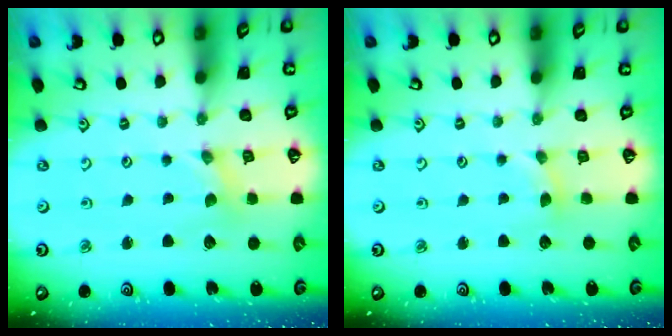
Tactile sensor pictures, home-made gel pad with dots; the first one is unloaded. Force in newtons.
{"total": 3.6, "press": 3.6, "slide": 0.3}